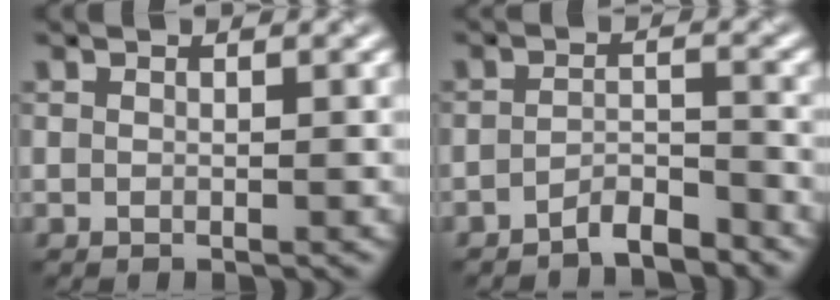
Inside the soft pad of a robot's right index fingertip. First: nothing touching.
{"total": 2.9, "force": [-2.7, 0.5, 1.1], "torque": [-0.018, 0.009, -0.052]}